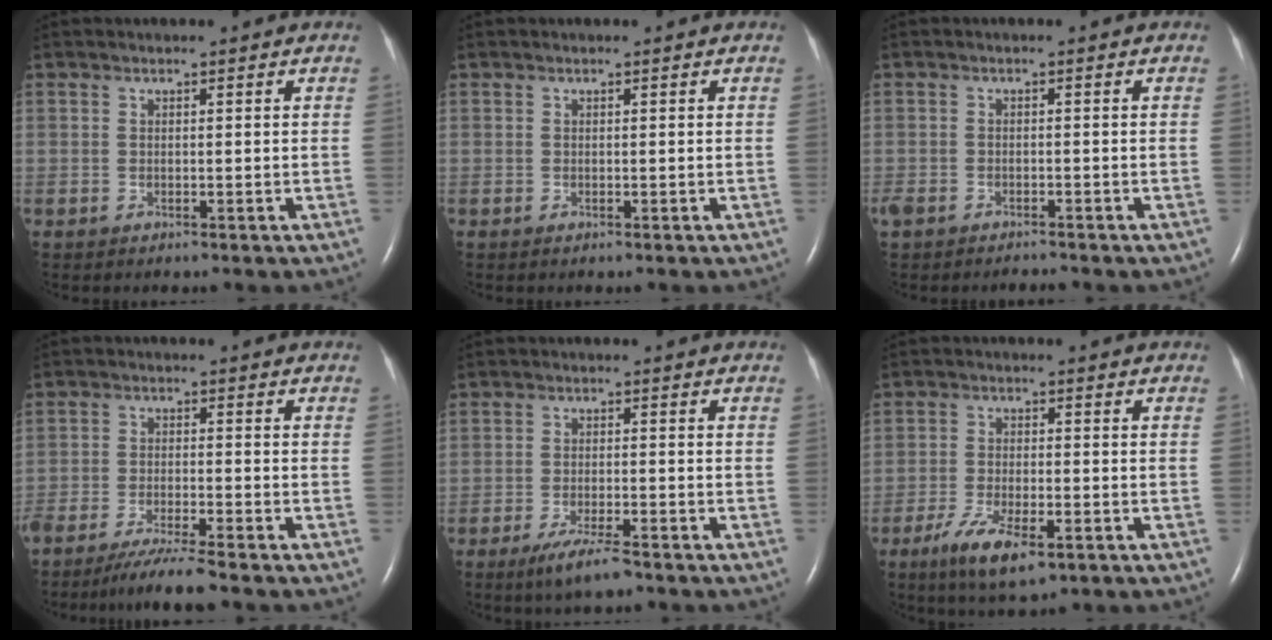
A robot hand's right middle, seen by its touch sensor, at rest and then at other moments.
{"total": 0.0}
{"total": 4.0, "force": [-3.3, 1.7, 1.5], "torque": [-0.035, -0.002, -0.056]}
{"total": 6.1, "force": [-5.2, -0.6, 3.1], "torque": [-0.055, -0.021, -0.092]}
{"total": 5.4, "force": [-3.9, 0.6, 3.7], "torque": [-0.079, -0.012, -0.066]}
{"total": 7.9, "force": [-4.4, 2.3, 6.1], "torque": [-0.116, -0.014, -0.071]}